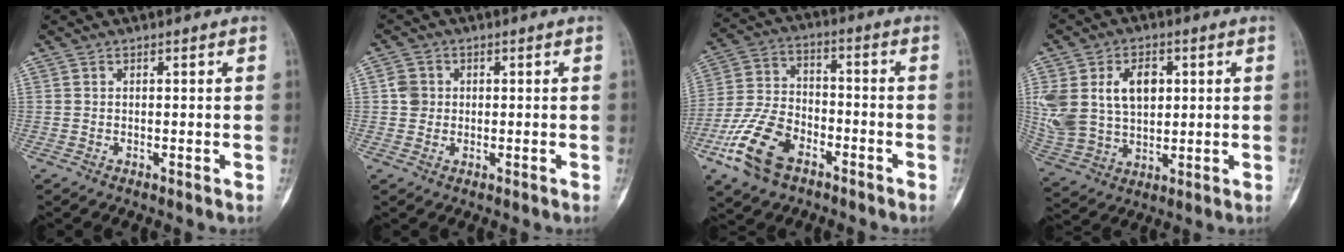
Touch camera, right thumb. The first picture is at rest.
{"total": 3.0, "force": [0.2, 2.8, 1.1], "torque": [-0.005, 0.005, 0.000]}
{"total": 14.0, "force": [-7.3, 8.2, 8.7], "torque": [-0.172, 0.038, -0.143]}
{"total": 16.4, "force": [3.9, 11.2, 11.3], "torque": [-0.223, -0.001, 0.086]}